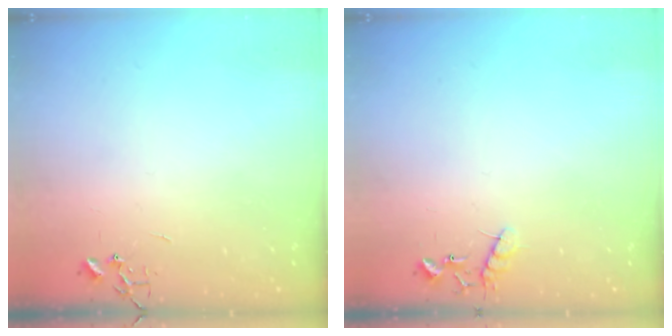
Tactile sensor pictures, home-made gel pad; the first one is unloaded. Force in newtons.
{"total": 8.5, "press": 8.5, "slide": 0.6}